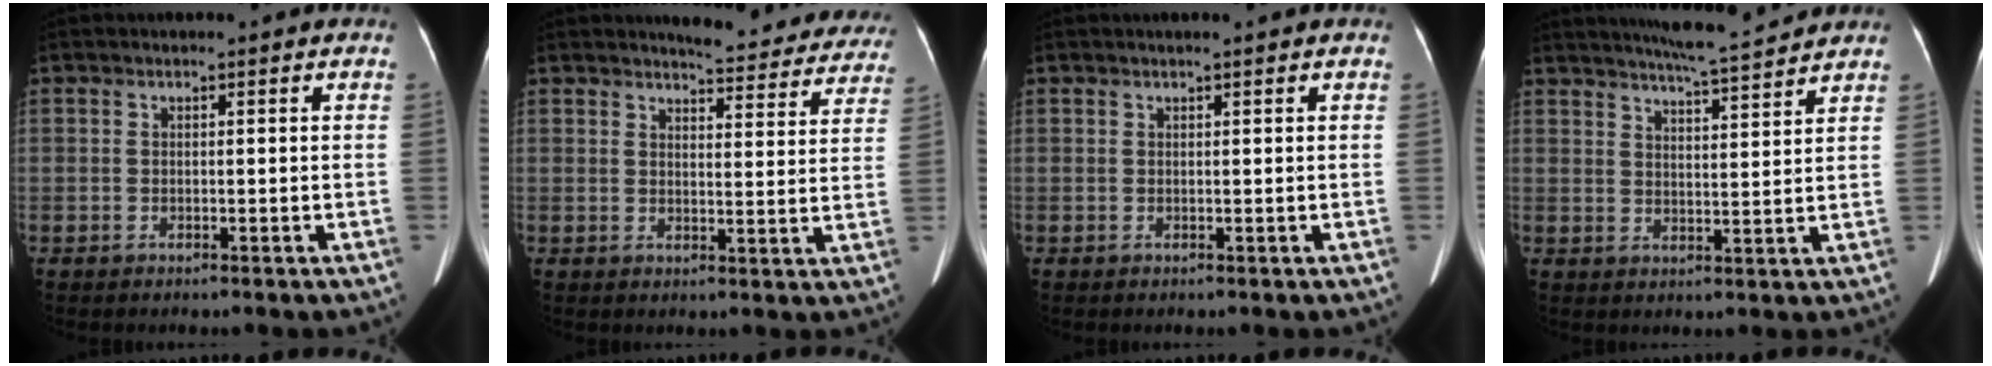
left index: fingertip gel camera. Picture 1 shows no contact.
{"total": 14.4, "force": [13.5, 3.1, 3.6], "torque": [-0.013, -0.034, 0.134]}
{"total": 0.9, "force": [0.7, -0.1, 0.5], "torque": [-0.009, 0.008, 0.014]}
{"total": 9.9, "force": [9.1, 0.0, 3.7], "torque": [-0.064, 0.007, 0.131]}